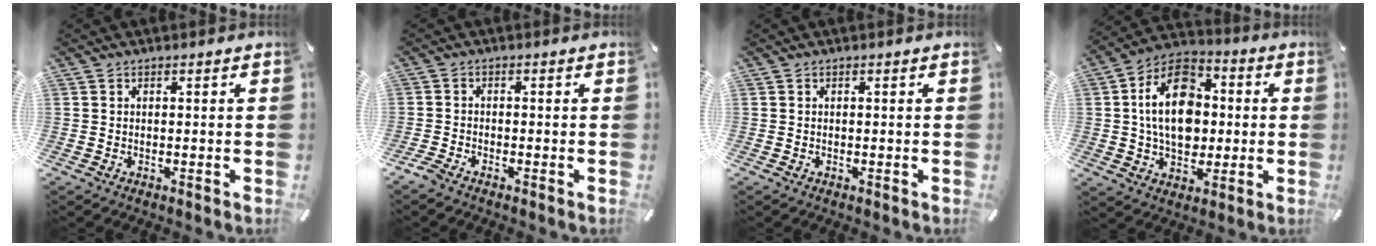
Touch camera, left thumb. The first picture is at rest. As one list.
[{"total": 2.0, "force": [-1.8, 0.3, 0.8], "torque": [-0.027, 0.002, -0.038]}, {"total": 0.0}, {"total": 16.9, "force": [0.6, 12.1, 11.8], "torque": [-0.227, 0.011, 0.007]}]